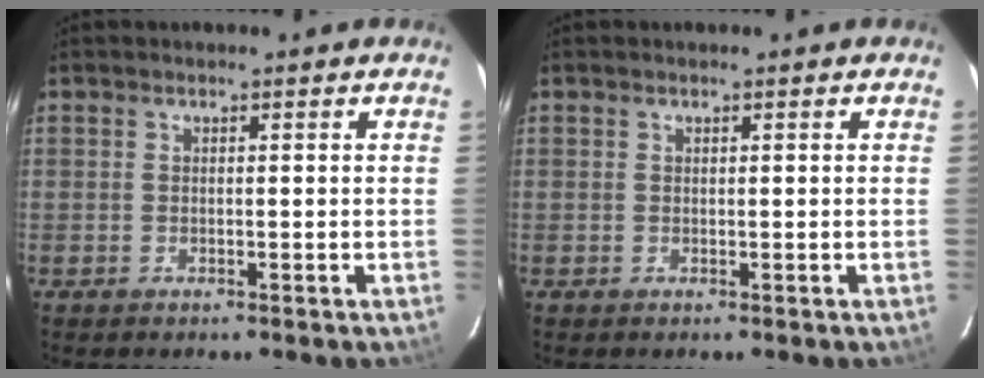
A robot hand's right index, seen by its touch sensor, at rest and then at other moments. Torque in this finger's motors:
{"motor_torque": [0.11, 0.04, 0.03, 0.01]}